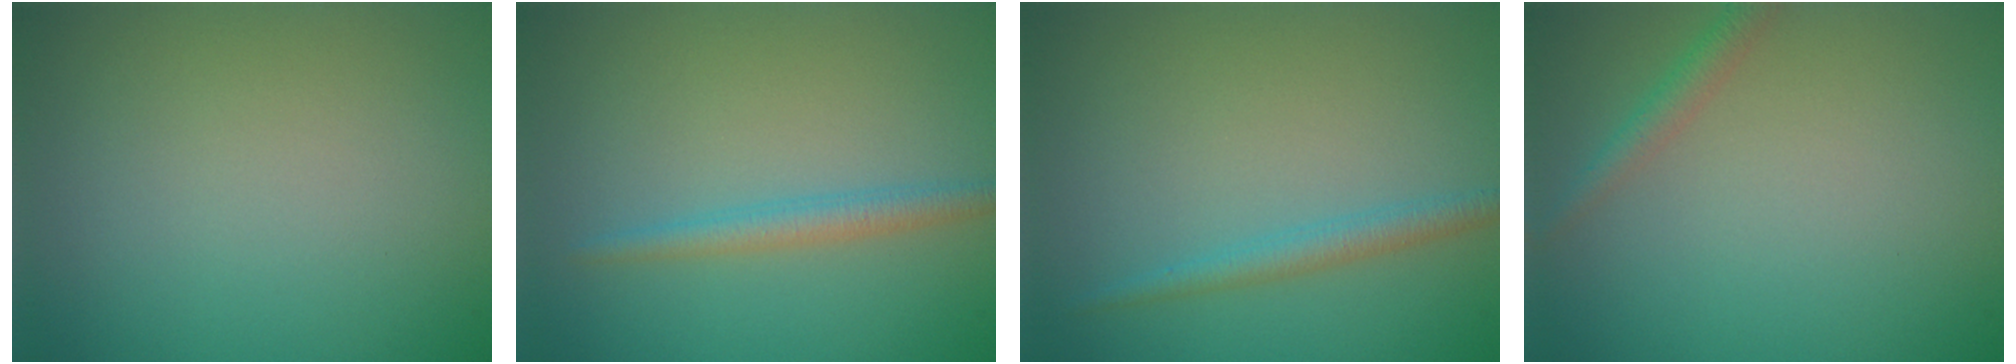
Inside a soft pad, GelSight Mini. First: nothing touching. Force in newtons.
{"total": 2.1, "press": 2.1, "slide": 0.0}
{"total": 1.9, "press": 1.9, "slide": 0.1}
{"total": 1.5, "press": 1.5, "slide": 0.0}